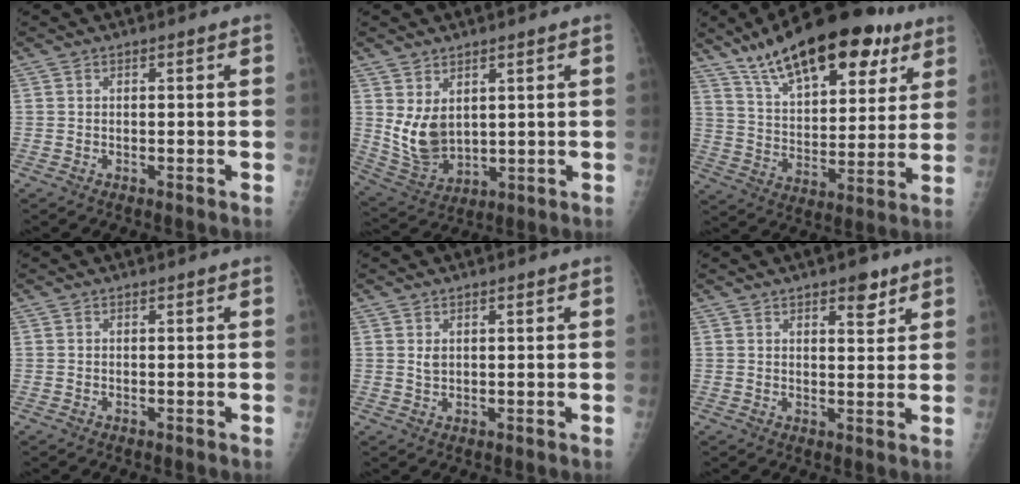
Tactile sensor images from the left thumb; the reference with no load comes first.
{"total": 8.5, "force": [2.5, 5.4, 6.0], "torque": [-0.099, -0.027, 0.070]}
{"total": 23.3, "force": [14.7, 10.0, 15.1], "torque": [-0.204, -0.037, 0.239]}
{"total": 0.0}
{"total": 1.8, "force": [0.8, 1.0, 1.3], "torque": [-0.021, -0.004, 0.020]}
{"total": 4.9, "force": [3.1, 2.0, 3.2], "torque": [-0.027, -0.016, 0.041]}